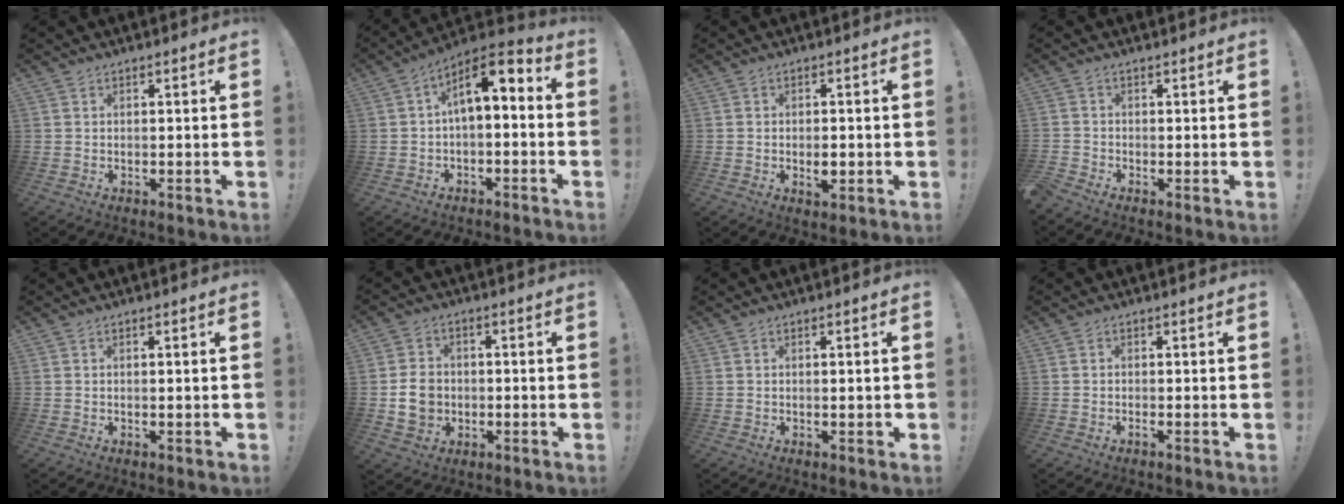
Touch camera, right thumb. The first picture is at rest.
{"total": 8.0, "force": [1.4, 3.4, 7.1], "torque": [-0.109, -0.006, 0.026]}
{"total": 2.8, "force": [-0.7, 1.7, 2.1], "torque": [-0.022, 0.002, -0.011]}
{"total": 1.1, "force": [-0.7, 0.8, 0.2], "torque": [-0.008, 0.007, -0.011]}
{"total": 0.9, "force": [-0.1, 0.0, 0.9], "torque": [-0.013, -0.003, -0.002]}
{"total": 8.1, "force": [-1.2, 7.1, 3.8], "torque": [-0.070, 0.015, -0.017]}
{"total": 1.7, "force": [-0.2, 0.3, 1.7], "torque": [-0.024, 0.000, -0.004]}
{"total": 0.9, "force": [-0.6, -0.2, 0.6], "torque": [-0.012, -0.001, -0.012]}